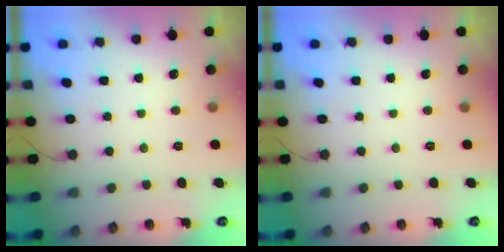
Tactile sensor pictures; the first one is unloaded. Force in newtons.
{"total": 0.0}